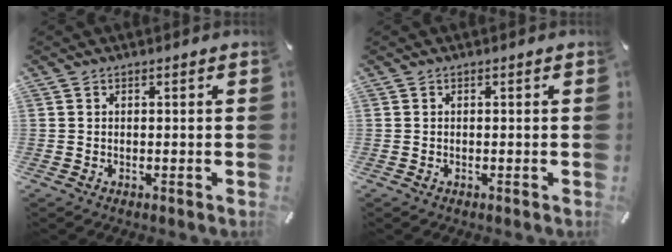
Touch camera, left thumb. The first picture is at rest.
{"total": 0.0}